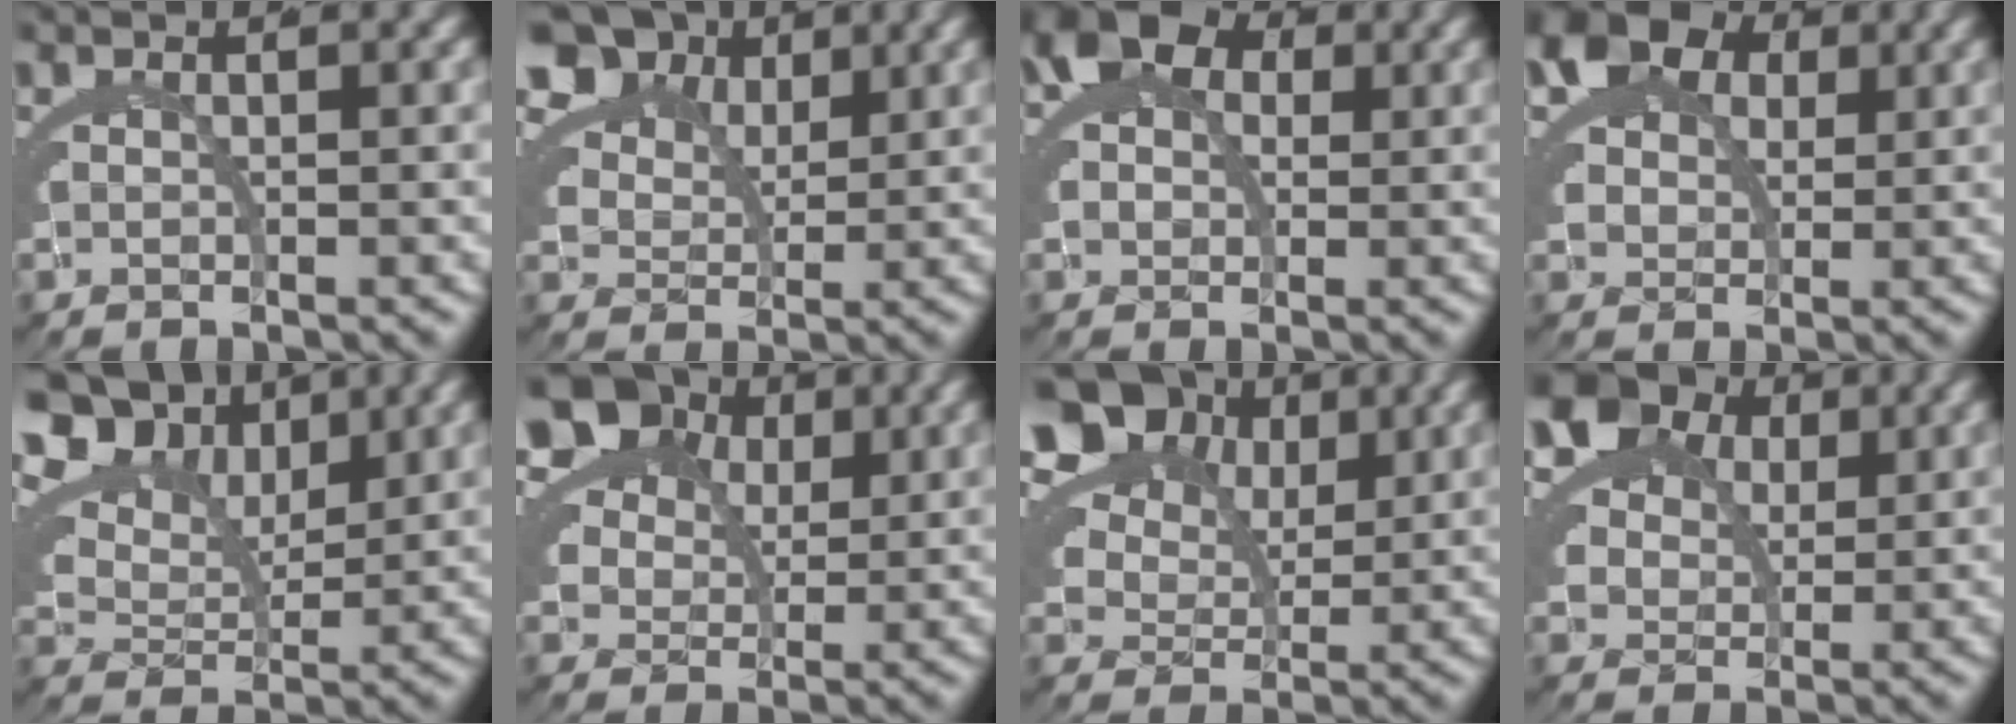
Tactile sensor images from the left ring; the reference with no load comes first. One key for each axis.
{"total": 9.3, "fx": 5.2, "fy": 5.9, "fz": 5.0, "tx": -0.095, "ty": 0.009, "tz": 0.082}
{"total": 9.1, "fx": 3.1, "fy": 7.0, "fz": 5.0, "tx": -0.106, "ty": 0.006, "tz": 0.038}
{"total": 9.9, "fx": 4.7, "fy": 7.0, "fz": 5.1, "tx": -0.111, "ty": -0.001, "tz": 0.077}
{"total": 12.6, "fx": 6.3, "fy": 8.5, "fz": 6.9, "tx": -0.135, "ty": 0.022, "tz": 0.088}
{"total": 11.1, "fx": 4.1, "fy": 7.9, "fz": 6.6, "tx": -0.146, "ty": -0.007, "tz": 0.068}
{"total": 12.1, "fx": 5.0, "fy": 8.4, "fz": 7.1, "tx": -0.140, "ty": 0.010, "tz": 0.074}
{"total": 10.1, "fx": 4.2, "fy": 7.4, "fz": 5.5, "tx": -0.133, "ty": -0.007, "tz": 0.071}